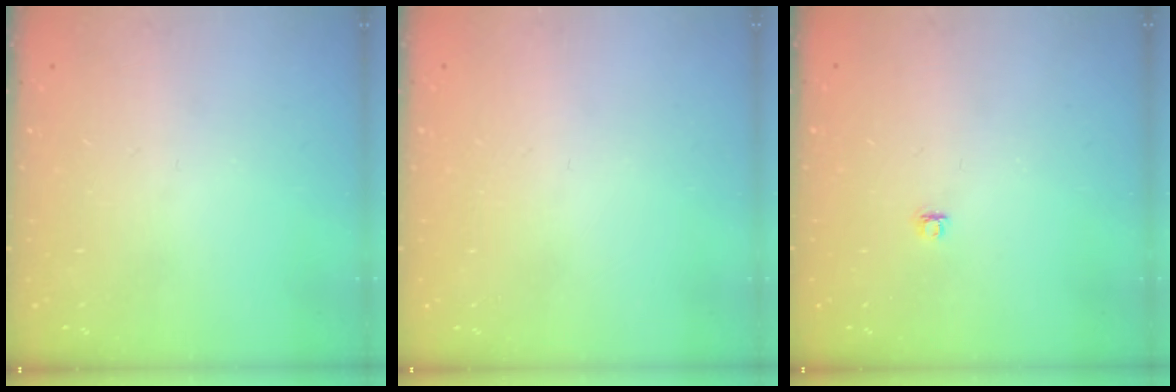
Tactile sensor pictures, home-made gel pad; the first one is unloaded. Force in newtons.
{"total": 0.9, "press": 0.9, "slide": 0.1}
{"total": 3.8, "press": 3.8, "slide": 0.5}